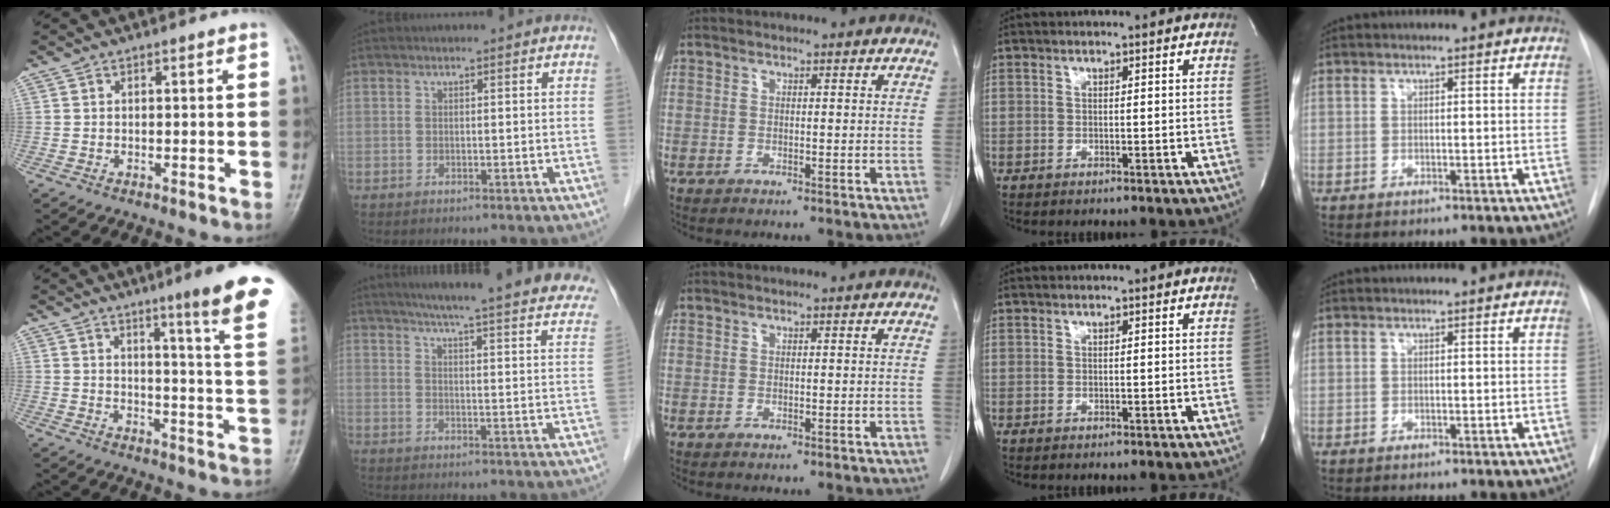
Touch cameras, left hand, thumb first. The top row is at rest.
{"thumb": {"total": 15.0, "force": [9.4, 0.2, 11.8], "torque": [-0.139, -0.057, 0.110]}, "index": {"total": 29.2, "force": [25.4, 2.4, 14.2], "torque": [-0.178, -0.049, 0.294]}}